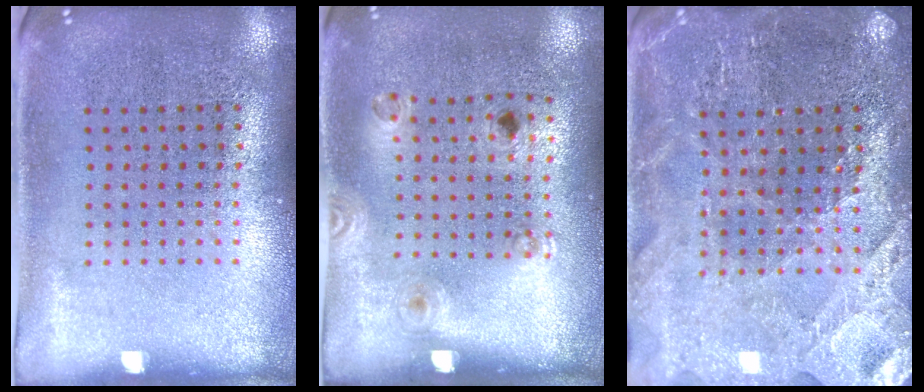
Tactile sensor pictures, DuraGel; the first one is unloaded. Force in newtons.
{"total": 1.3, "press": 0.9, "slide": 1.0}
{"total": 2.8, "press": 2.7, "slide": 0.3}